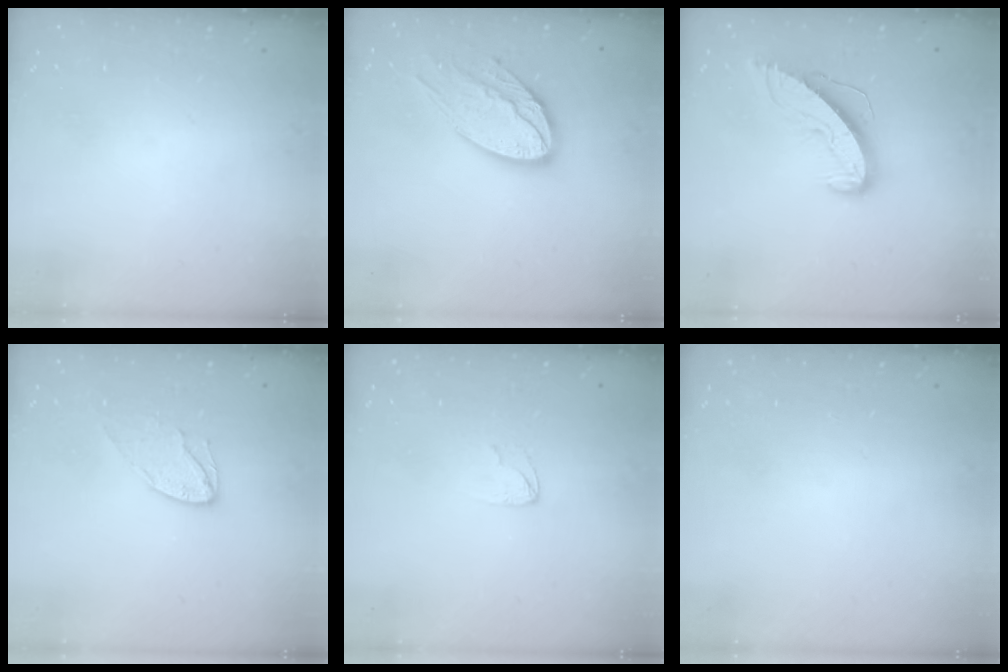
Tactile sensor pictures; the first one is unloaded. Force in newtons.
{"total": 15.8, "press": 15.8, "slide": 1.2}
{"total": 9.1, "press": 9.1, "slide": 0.3}
{"total": 7.6, "press": 7.6, "slide": 0.3}
{"total": 3.7, "press": 3.7, "slide": 0.3}
{"total": 0.0}